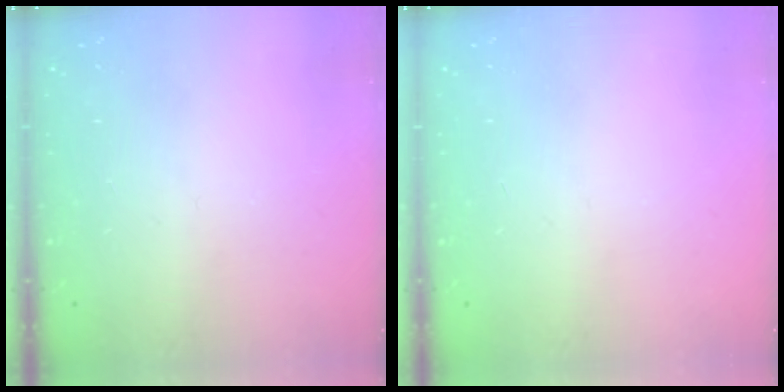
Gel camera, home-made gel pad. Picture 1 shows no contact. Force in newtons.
{"total": 0.0}